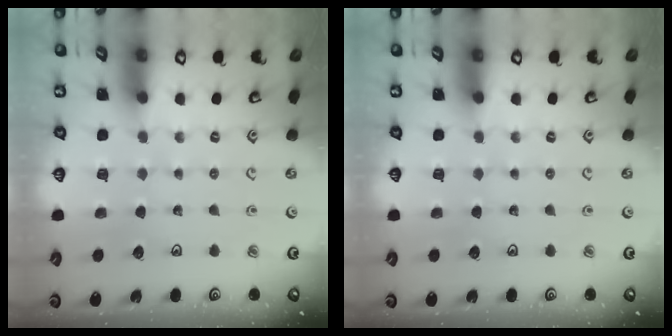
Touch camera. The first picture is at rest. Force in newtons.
{"total": 0.0}